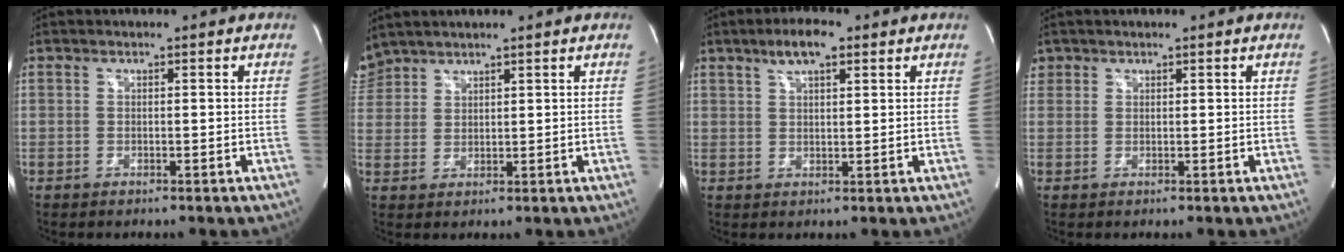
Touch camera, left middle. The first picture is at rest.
{"total": 4.6, "force": [4.3, 1.6, 0.1], "torque": [-0.010, 0.019, 0.093]}
{"total": 5.3, "force": [3.3, 1.5, 3.9], "torque": [-0.075, 0.011, 0.056]}
{"total": 1.6, "force": [0.9, 1.2, 0.0], "torque": [0.011, 0.009, 0.015]}